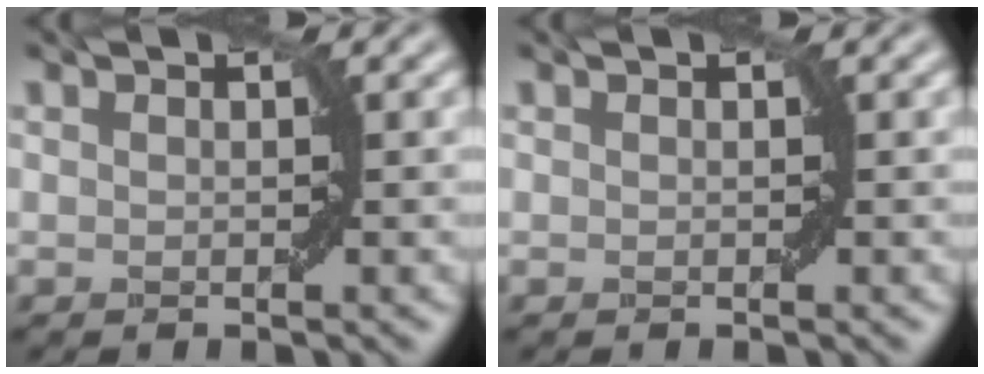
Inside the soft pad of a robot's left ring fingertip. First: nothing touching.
{"total": 0.0}